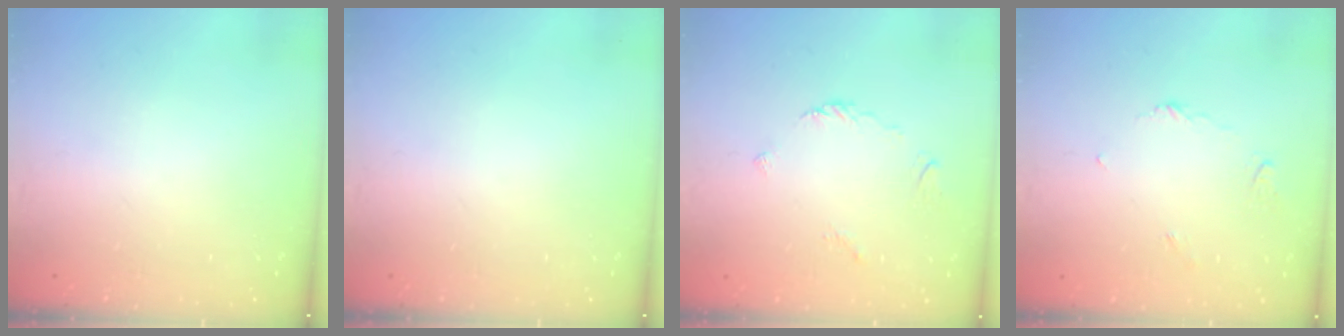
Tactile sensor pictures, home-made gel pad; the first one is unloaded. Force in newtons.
{"total": 0.0}
{"total": 2.2, "press": 2.2, "slide": 0.6}
{"total": 2.9, "press": 2.9, "slide": 0.3}